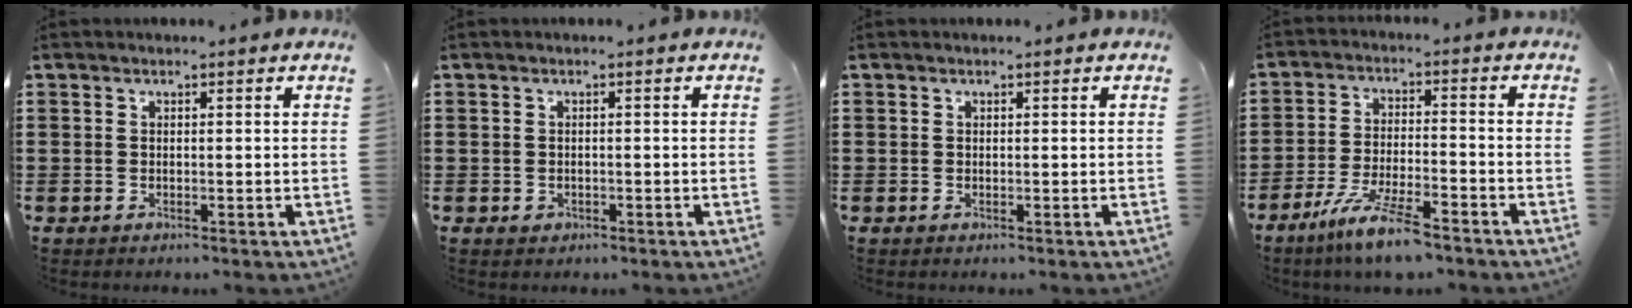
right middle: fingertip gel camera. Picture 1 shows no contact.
{"total": 0.7, "force": [-0.3, 0.6, 0.3], "torque": [-0.009, 0.002, -0.007]}
{"total": 0.0}
{"total": 8.2, "force": [-6.4, 0.8, 5.1], "torque": [-0.112, -0.011, -0.123]}